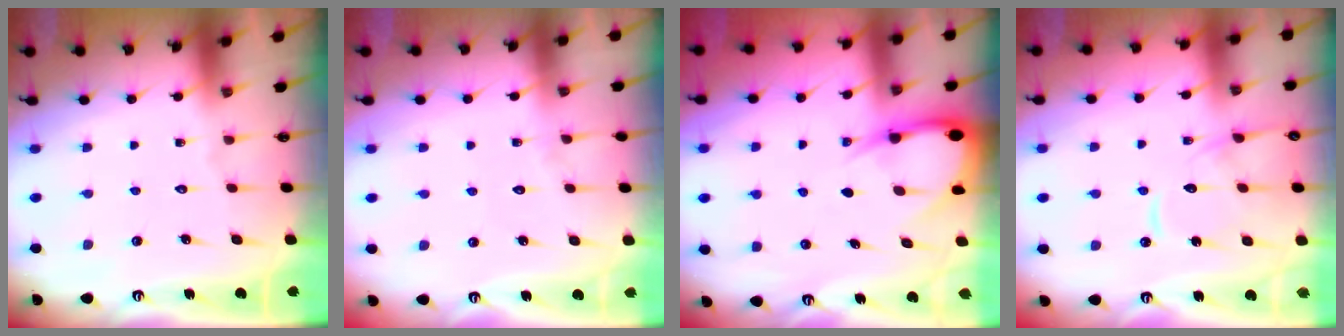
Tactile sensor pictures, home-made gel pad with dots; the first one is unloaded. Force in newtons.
{"total": 4.3, "press": 4.3, "slide": 0.4}
{"total": 6.6, "press": 6.5, "slide": 0.6}
{"total": 12.8, "press": 12.8, "slide": 1.2}